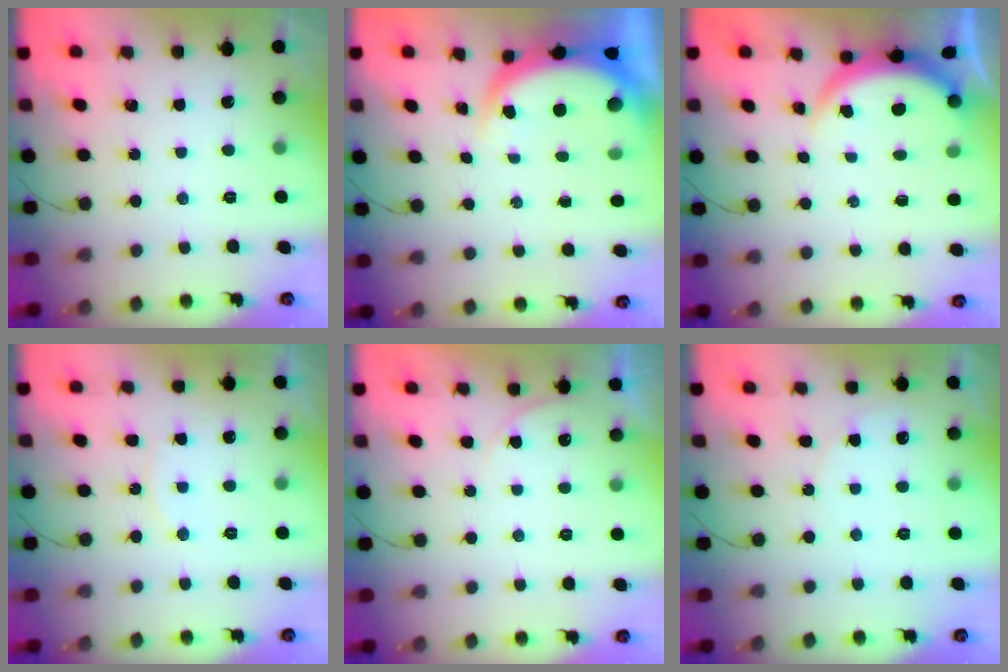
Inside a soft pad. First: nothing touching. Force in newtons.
{"total": 5.5, "press": 5.5, "slide": 0.8}
{"total": 3.7, "press": 3.7, "slide": 0.5}
{"total": 6.7, "press": 6.7, "slide": 0.7}
{"total": 3.8, "press": 3.8, "slide": 0.3}
{"total": 6.0, "press": 5.9, "slide": 0.4}